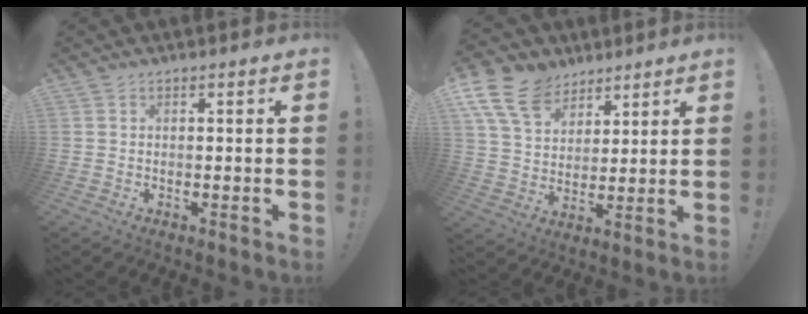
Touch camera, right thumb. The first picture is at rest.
{"total": 14.8, "force": [9.2, 9.6, 6.4], "torque": [-0.122, -0.051, 0.180]}